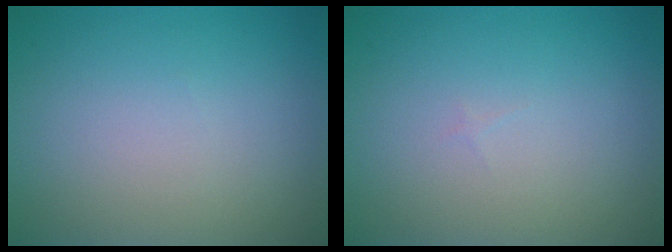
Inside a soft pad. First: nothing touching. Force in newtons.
{"total": 0.0}